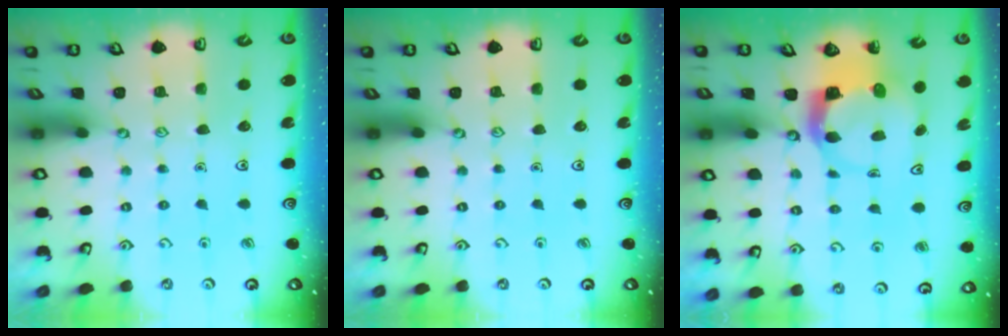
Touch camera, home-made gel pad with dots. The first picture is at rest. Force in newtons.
{"total": 0.0}
{"total": 5.3, "press": 5.3, "slide": 0.6}